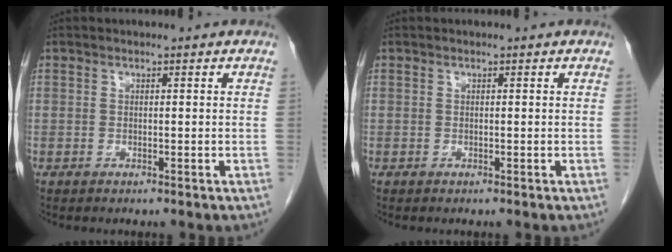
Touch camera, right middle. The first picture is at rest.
{"total": 0.0}